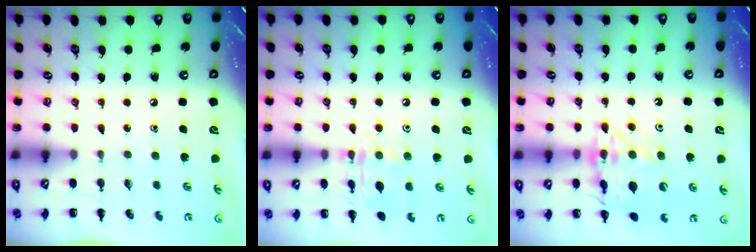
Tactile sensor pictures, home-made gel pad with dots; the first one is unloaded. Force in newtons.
{"total": 12.0, "press": 12.0, "slide": 0.7}
{"total": 16.3, "press": 16.3, "slide": 1.1}